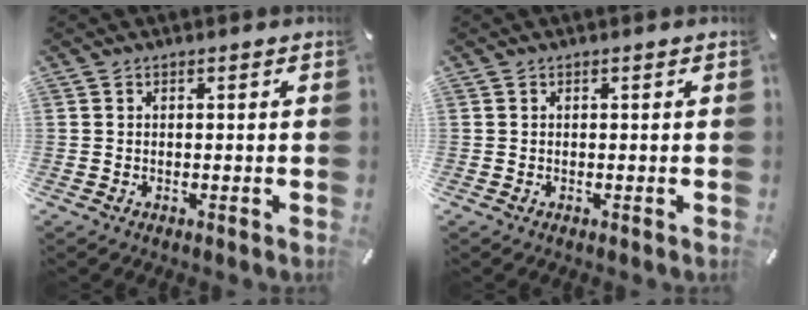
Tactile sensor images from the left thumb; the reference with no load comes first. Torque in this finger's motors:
{"motor_torque": [0.00, 0.00, 0.00, 0.00, 0.00]}